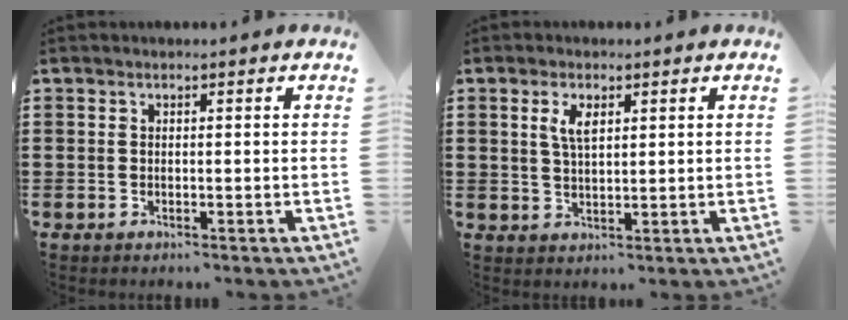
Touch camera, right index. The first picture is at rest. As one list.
[{"total": 3.5, "force": [1.4, 1.5, 2.9], "torque": [-0.062, 0.007, 0.023]}]